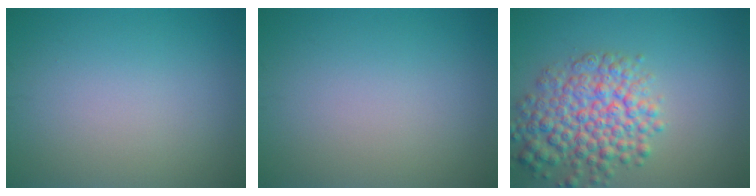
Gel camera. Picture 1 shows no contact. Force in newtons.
{"total": 0.0}
{"total": 6.7, "press": 6.7, "slide": 0.3}